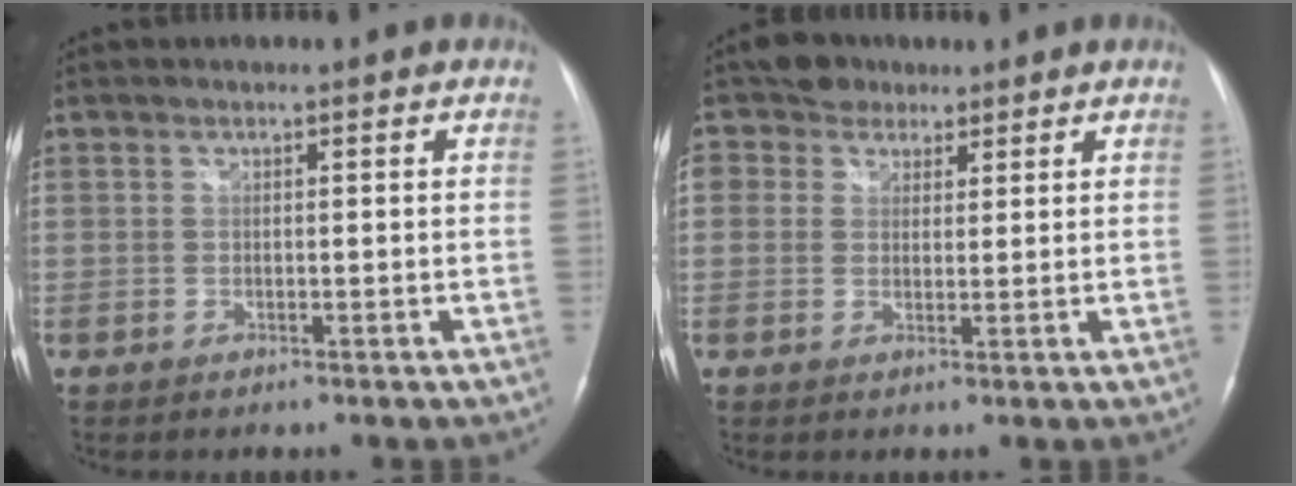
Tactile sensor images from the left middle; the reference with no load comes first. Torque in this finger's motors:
{"motor_torque": [0.07, -0.03, -0.03, 0.03]}